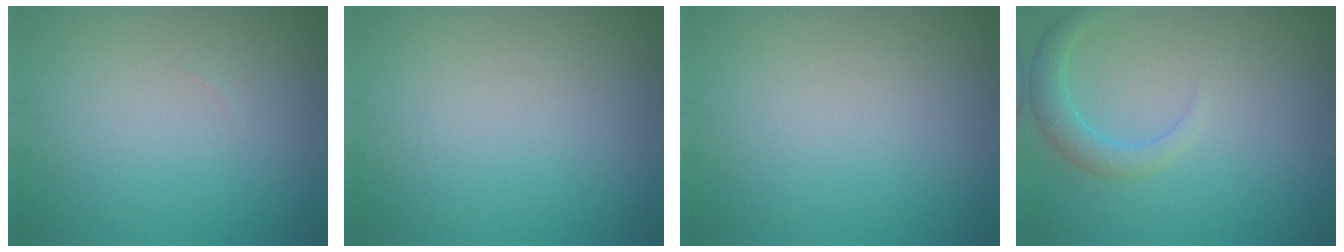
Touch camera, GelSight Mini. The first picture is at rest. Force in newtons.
{"total": 0.0}
{"total": 0.0}
{"total": 2.4, "press": 2.4, "slide": 0.2}